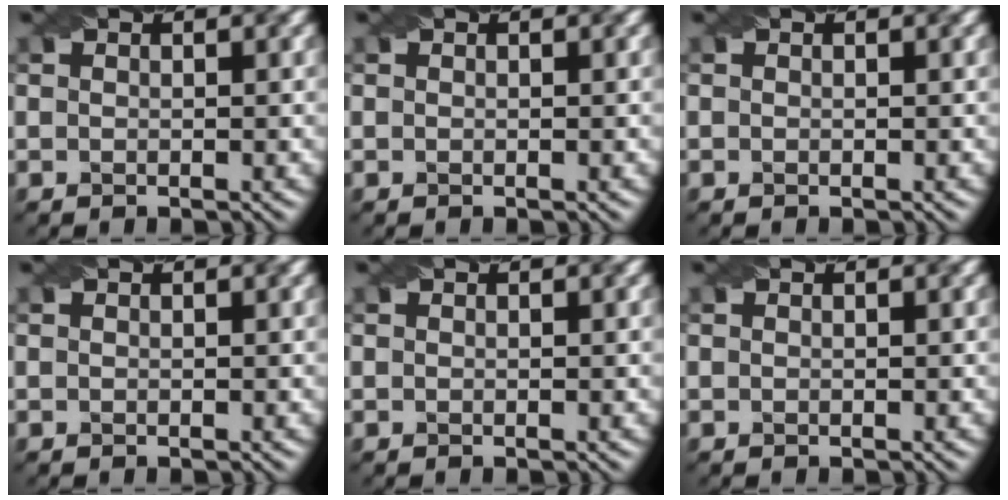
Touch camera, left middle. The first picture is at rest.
{"total": 0.0}
{"total": 0.0}
{"total": 0.0}
{"total": 0.0}
{"total": 0.0}